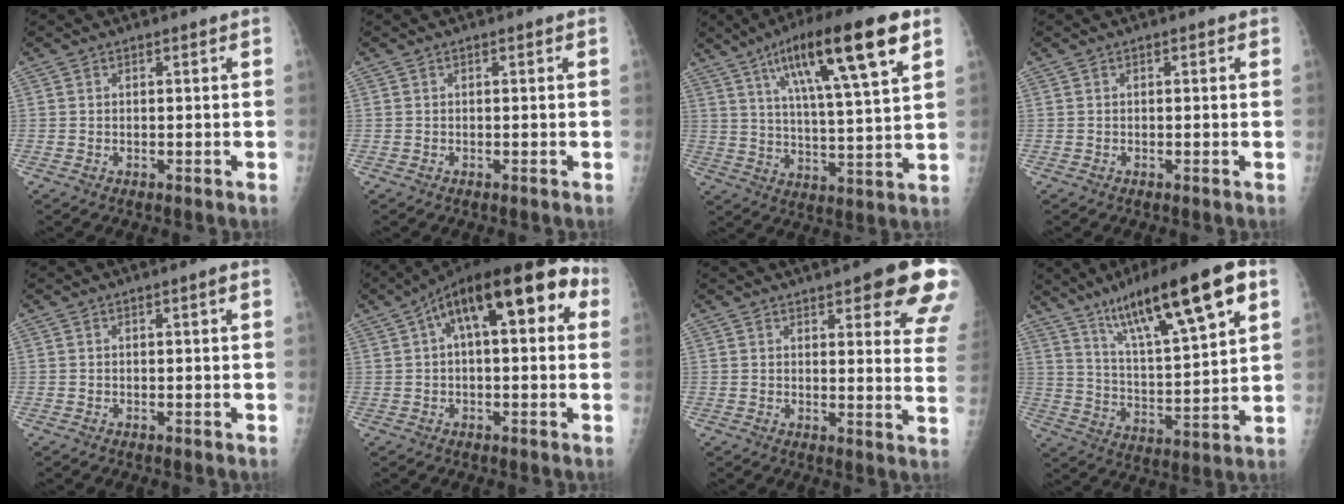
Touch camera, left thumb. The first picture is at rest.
{"total": 0.5, "force": [0.1, 0.2, 0.5], "torque": [-0.007, 0.001, 0.001]}
{"total": 20.4, "force": [10.1, 3.8, 17.3], "torque": [-0.269, -0.014, 0.164]}
{"total": 0.8, "force": [0.2, 0.4, 0.7], "torque": [-0.007, 0.003, 0.001]}
{"total": 1.1, "force": [0.1, 0.1, 1.0], "torque": [-0.021, 0.002, 0.001]}
{"total": 19.6, "force": [5.9, 8.2, 16.8], "torque": [-0.233, 0.048, 0.081]}
{"total": 16.6, "force": [9.4, 4.5, 12.9], "torque": [-0.127, -0.036, 0.102]}
{"total": 21.8, "force": [11.7, 4.7, 17.8], "torque": [-0.271, -0.026, 0.202]}